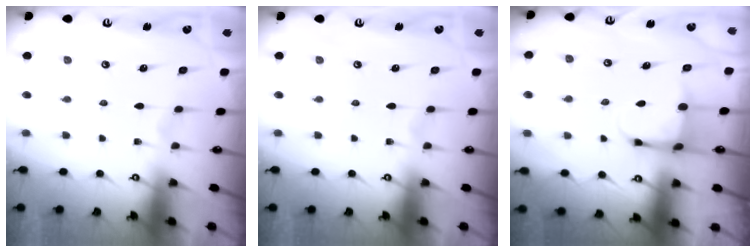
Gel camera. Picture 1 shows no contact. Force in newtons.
{"total": 0.0}
{"total": 4.9, "press": 4.8, "slide": 1.1}